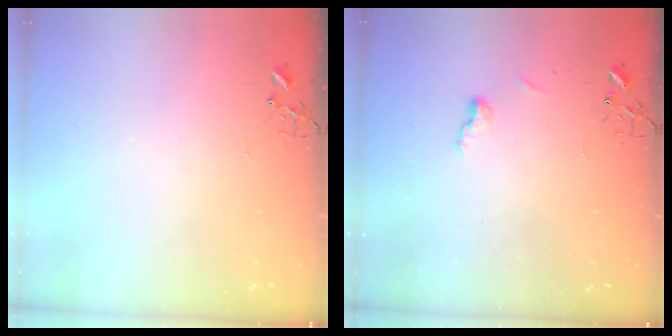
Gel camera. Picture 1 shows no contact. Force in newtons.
{"total": 5.5, "press": 5.5, "slide": 0.6}